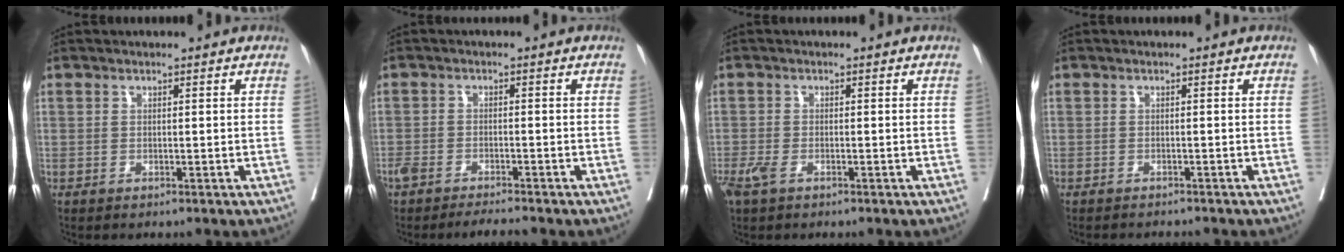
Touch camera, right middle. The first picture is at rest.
{"total": 4.5, "force": [-4.1, 0.5, 1.8], "torque": [-0.032, -0.006, -0.069]}
{"total": 2.6, "force": [-1.5, 1.1, 1.8], "torque": [-0.046, -0.005, -0.027]}
{"total": 3.4, "force": [-3.2, 0.5, 0.7], "torque": [-0.004, -0.005, -0.044]}